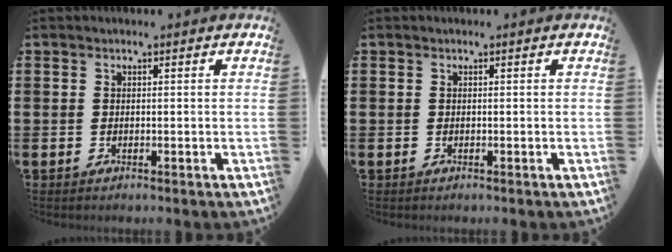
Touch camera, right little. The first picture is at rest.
{"total": 0.0}